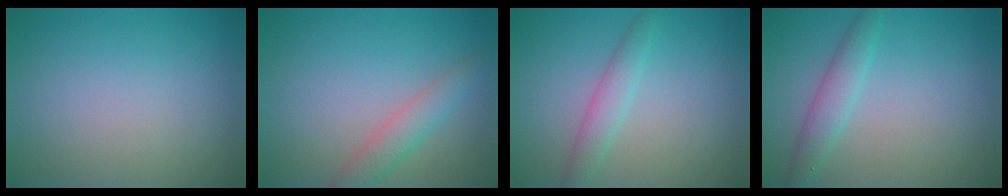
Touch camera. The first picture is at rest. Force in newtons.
{"total": 2.6, "press": 2.6, "slide": 0.2}
{"total": 2.0, "press": 2.0, "slide": 0.1}
{"total": 2.3, "press": 2.3, "slide": 0.1}